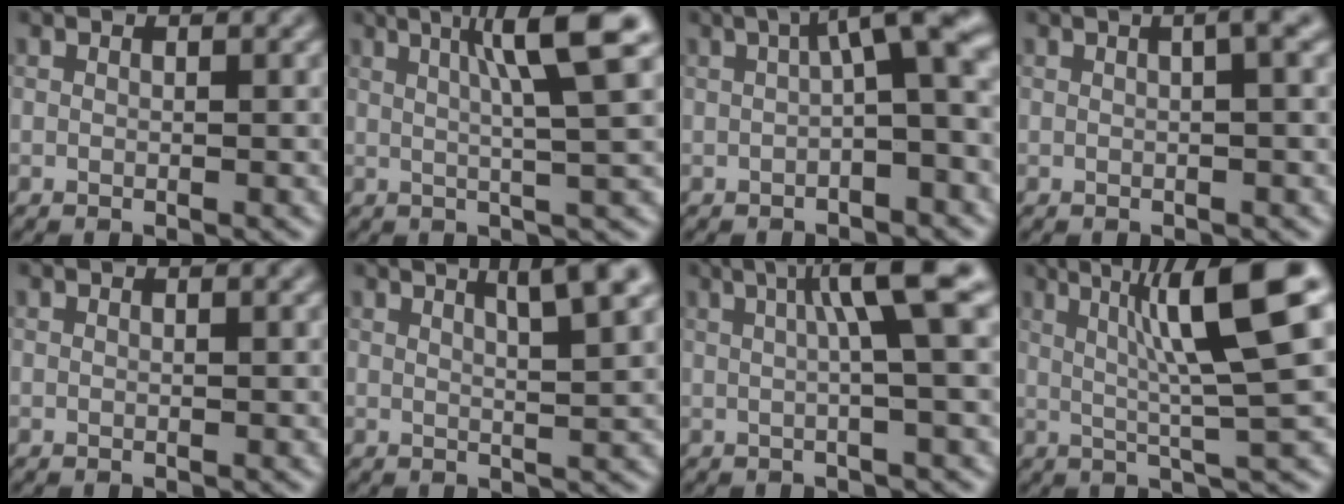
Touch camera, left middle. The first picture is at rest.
{"total": 7.7, "force": [2.6, 1.1, 7.2], "torque": [-0.091, 0.017, 0.038]}
{"total": 6.2, "force": [0.8, 1.3, 6.0], "torque": [-0.072, 0.025, 0.000]}
{"total": 2.4, "force": [0.5, 0.7, 2.2], "torque": [-0.024, 0.010, 0.000]}
{"total": 0.0}
{"total": 4.4, "force": [2.5, 0.7, 3.5], "torque": [-0.039, 0.009, 0.036]}
{"total": 5.3, "force": [1.2, 0.5, 5.2], "torque": [-0.078, 0.014, 0.018]}
{"total": 9.6, "force": [2.6, 1.1, 9.2], "torque": [-0.132, 0.013, 0.040]}